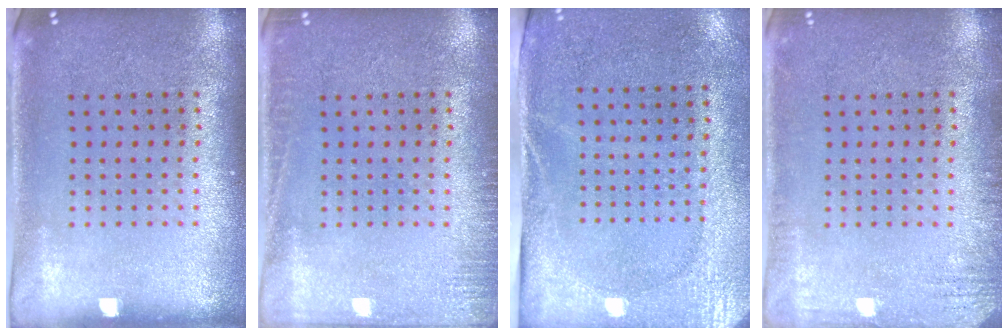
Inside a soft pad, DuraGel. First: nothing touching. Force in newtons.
{"total": 1.6, "press": 1.6, "slide": 0.4}
{"total": 2.7, "press": 2.2, "slide": 1.5}
{"total": 1.7, "press": 1.7, "slide": 0.2}